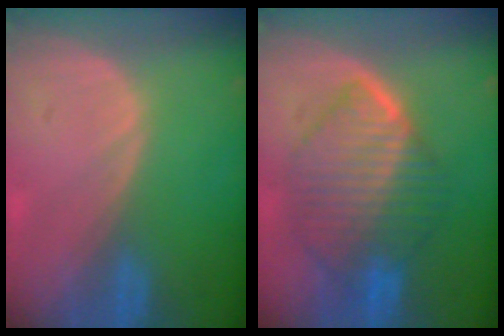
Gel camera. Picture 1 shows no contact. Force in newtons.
{"total": 10.0, "press": 9.9, "slide": 0.8}